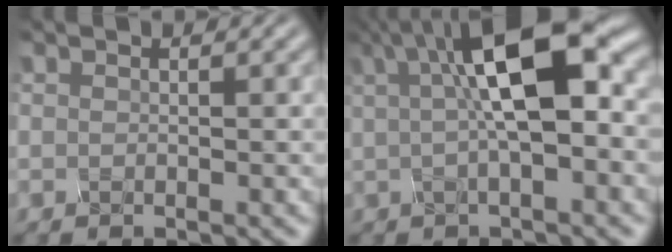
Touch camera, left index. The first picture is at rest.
{"total": 9.8, "force": [2.4, 2.9, 9.1], "torque": [-0.141, 0.016, 0.032]}